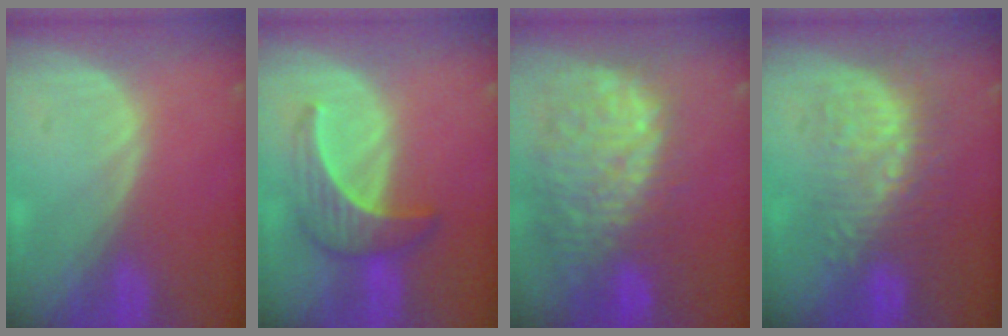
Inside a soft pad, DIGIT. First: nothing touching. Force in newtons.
{"total": 6.5, "press": 6.3, "slide": 1.7}
{"total": 12.9, "press": 11.2, "slide": 6.5}
{"total": 9.1, "press": 8.7, "slide": 2.6}